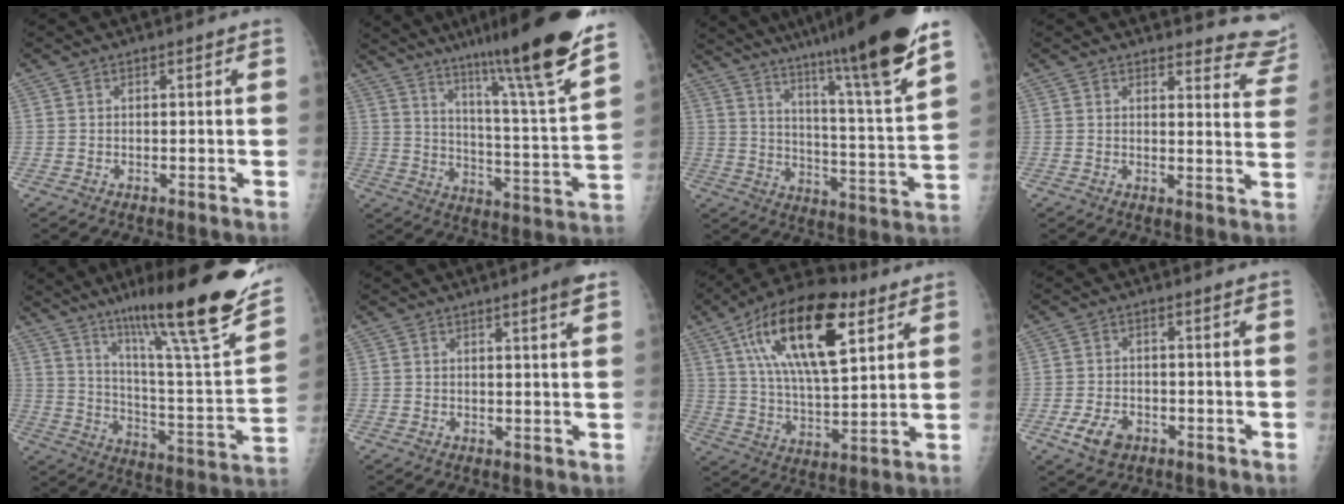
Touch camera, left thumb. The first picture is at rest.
{"total": 23.9, "force": [17.5, 0.7, 16.3], "torque": [-0.233, -0.090, 0.264]}
{"total": 25.9, "force": [19.3, 0.9, 17.2], "torque": [-0.257, -0.095, 0.289]}
{"total": 10.3, "force": [10.2, 1.8, 0.2], "torque": [0.039, -0.107, 0.080]}
{"total": 28.1, "force": [18.0, 3.7, 21.2], "torque": [-0.304, -0.063, 0.282]}
{"total": 3.1, "force": [2.1, -0.1, 2.4], "torque": [-0.031, -0.008, 0.026]}
{"total": 22.1, "force": [9.7, 9.2, 17.5], "torque": [-0.287, -0.021, 0.165]}
{"total": 5.2, "force": [-2.4, 3.4, 3.0], "torque": [-0.054, 0.007, -0.039]}